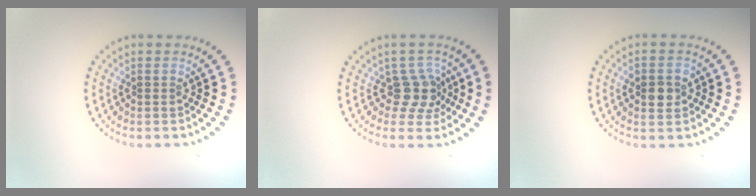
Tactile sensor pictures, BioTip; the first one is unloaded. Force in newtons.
{"total": 2.7, "press": 2.1, "slide": 1.7}
{"total": 2.5, "press": 2.5, "slide": 0.3}